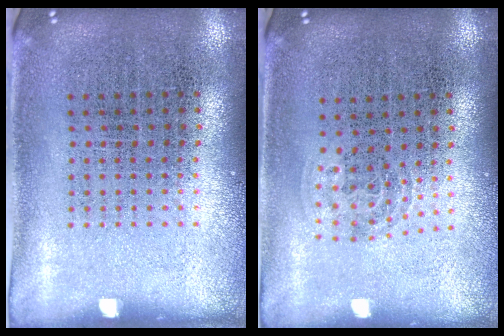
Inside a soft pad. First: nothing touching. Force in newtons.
{"total": 0.9, "press": 0.6, "slide": 0.7}